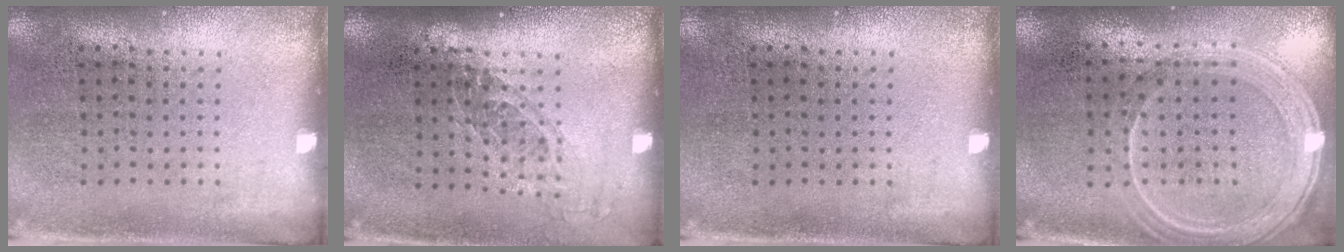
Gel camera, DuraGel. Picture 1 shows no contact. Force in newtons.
{"total": 1.2, "press": 1.0, "slide": 0.7}
{"total": 0.0}
{"total": 1.2, "press": 1.2, "slide": 0.3}